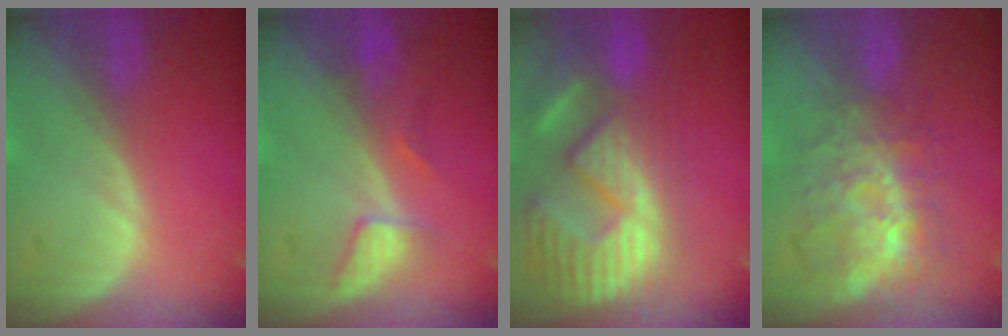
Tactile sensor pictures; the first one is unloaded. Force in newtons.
{"total": 3.2, "press": 3.1, "slide": 0.3}
{"total": 14.0, "press": 12.2, "slide": 6.7}
{"total": 8.7, "press": 7.5, "slide": 4.4}